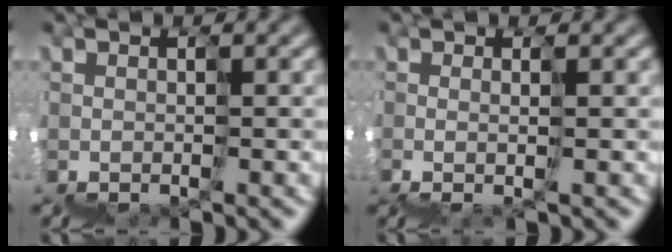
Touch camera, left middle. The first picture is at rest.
{"total": 1.9, "force": [0.2, 0.6, 1.8], "torque": [0.003, 0.012, 0.006]}